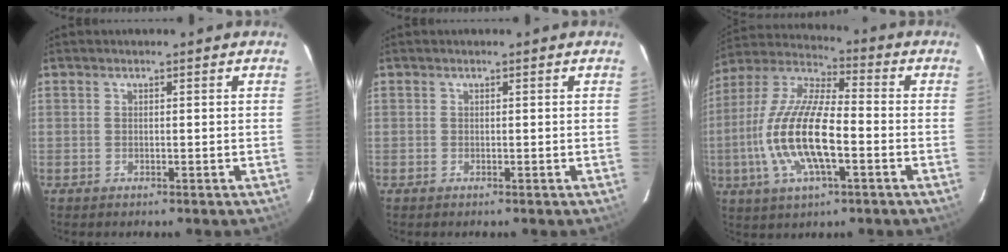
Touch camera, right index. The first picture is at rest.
{"total": 0.0}
{"total": 16.9, "force": [-4.2, 5.4, 15.4], "torque": [-0.315, -0.005, -0.085]}